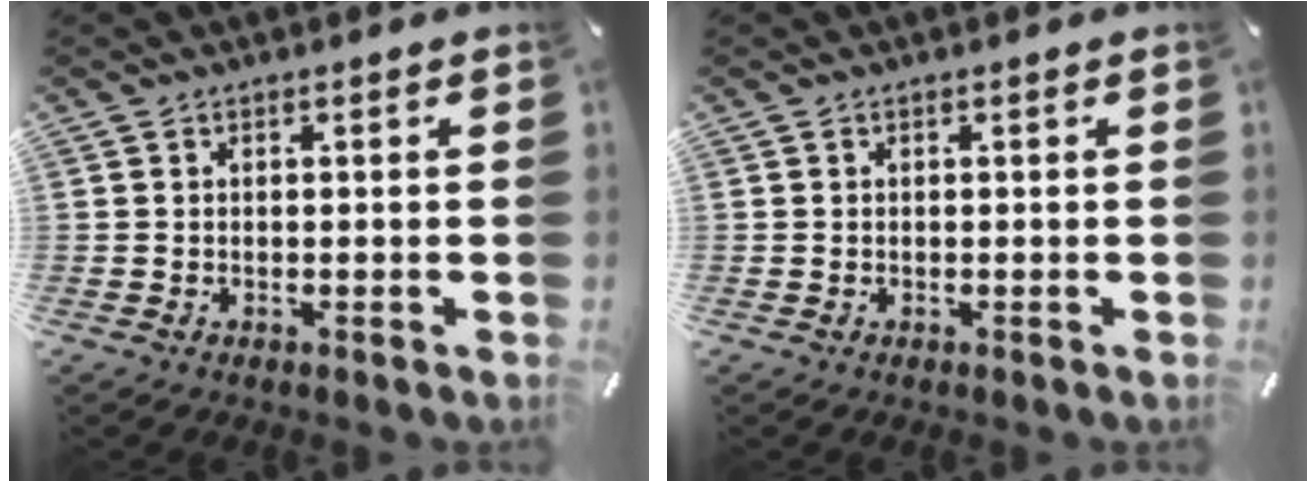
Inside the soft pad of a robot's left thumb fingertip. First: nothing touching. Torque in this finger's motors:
{"motor_torque": [0.00, 0.00, 0.00, 0.01, 0.00]}